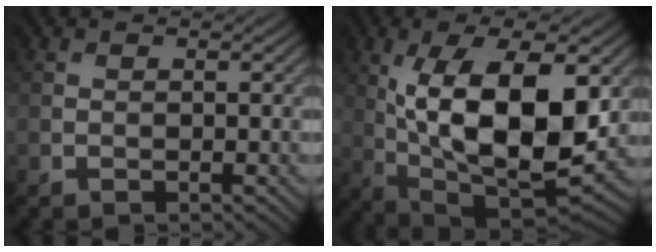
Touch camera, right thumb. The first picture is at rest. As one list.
[{"total": 15.3, "force": [2.4, 7.3, 13.2], "torque": [-0.228, -0.001, 0.042]}]